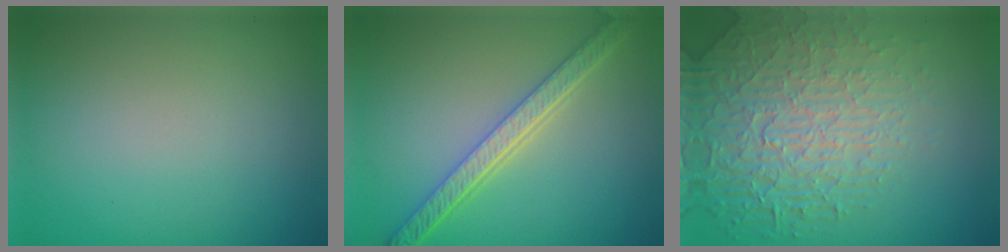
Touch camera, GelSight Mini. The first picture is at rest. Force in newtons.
{"total": 5.2, "press": 4.0, "slide": 3.3}
{"total": 6.2, "press": 5.1, "slide": 3.5}